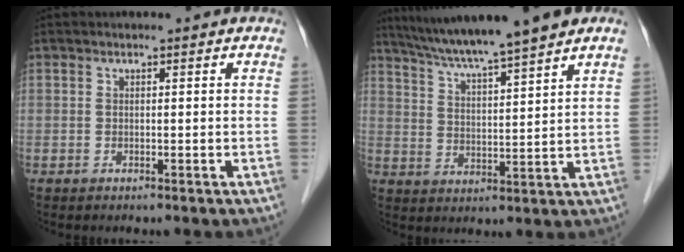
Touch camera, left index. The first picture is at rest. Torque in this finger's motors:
{"motor_torque": [0.96, -0.88, 0.70, 0.09]}